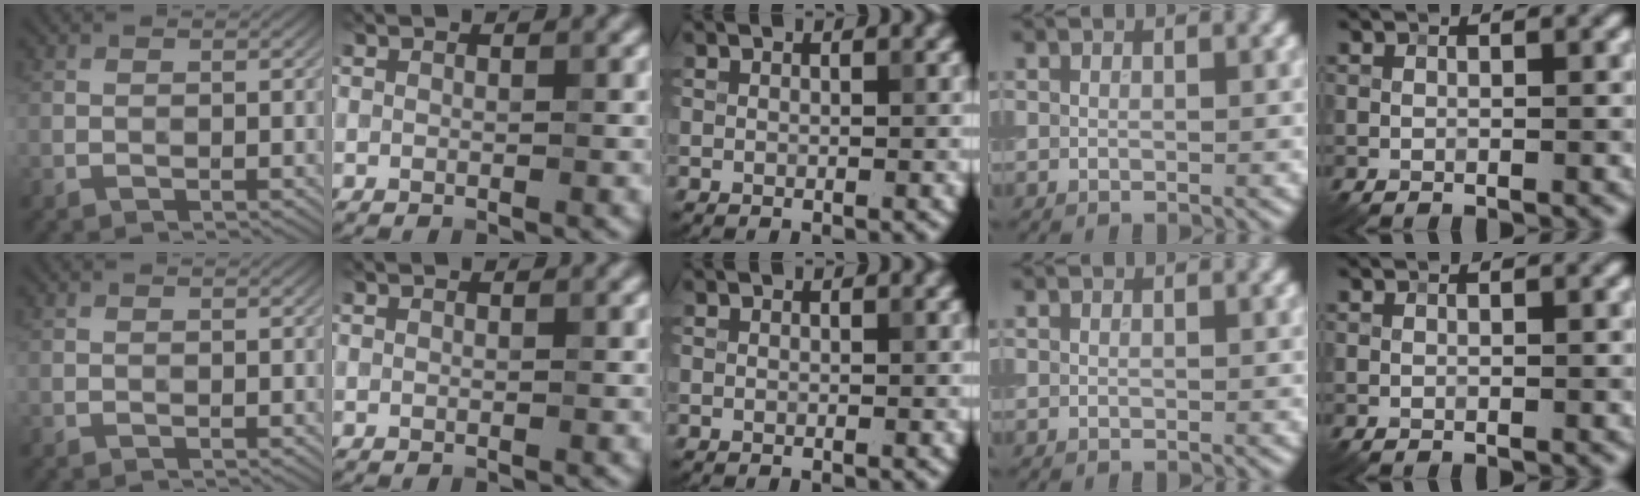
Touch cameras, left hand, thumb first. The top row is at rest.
{}